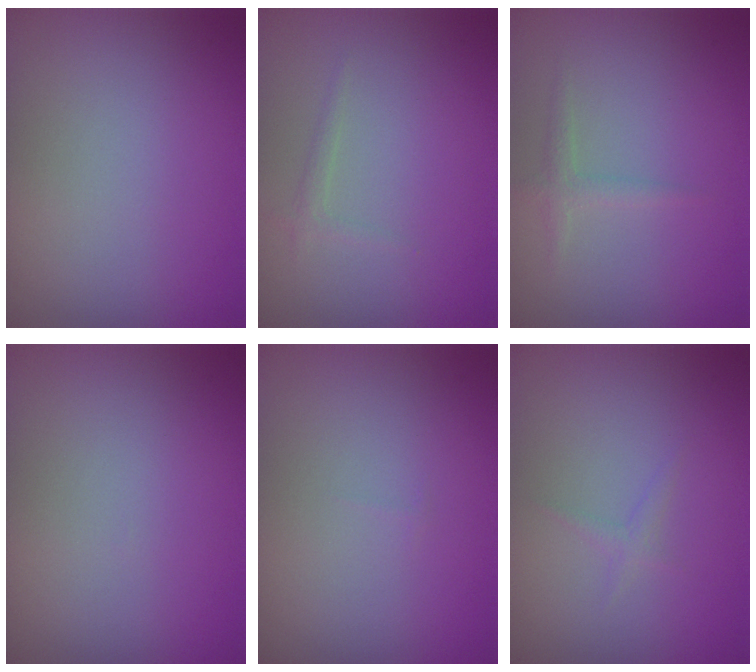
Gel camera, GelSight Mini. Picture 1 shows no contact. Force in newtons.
{"total": 0.8, "press": 0.8, "slide": 0.1}
{"total": 1.1, "press": 1.1, "slide": 0.0}
{"total": 0.0}
{"total": 0.0}
{"total": 0.7, "press": 0.7, "slide": 0.0}